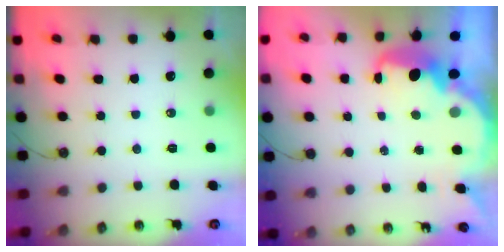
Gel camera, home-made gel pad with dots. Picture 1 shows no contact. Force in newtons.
{"total": 6.4, "press": 6.4, "slide": 0.2}